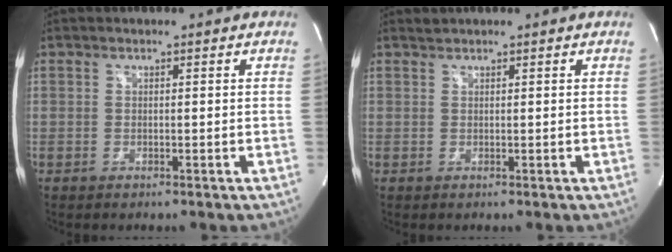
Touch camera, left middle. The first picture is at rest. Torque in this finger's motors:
{"motor_torque": [0.09, 0.03, -0.12, -0.01]}